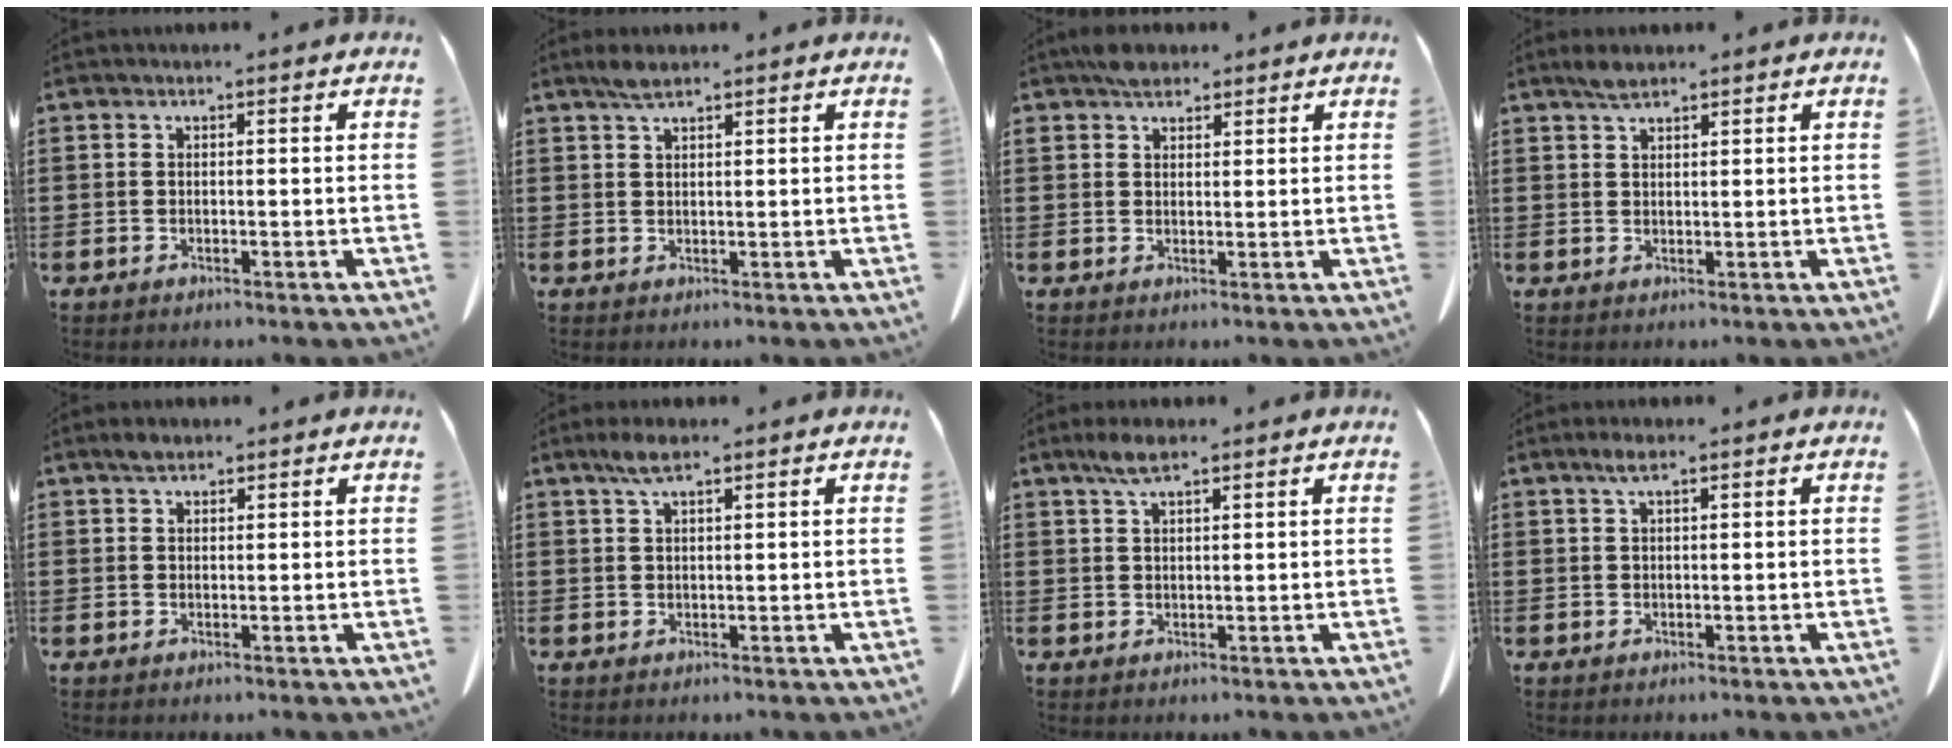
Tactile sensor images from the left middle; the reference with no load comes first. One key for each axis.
{"total": 2.4, "fx": 1.7, "fy": 0.5, "fz": 1.5, "tx": -0.034, "ty": 0.002, "tz": 0.031}
{"total": 3.0, "fx": 2.5, "fy": 1.4, "fz": 0.9, "tx": -0.017, "ty": 0.000, "tz": 0.047}
{"total": 2.3, "fx": 1.8, "fy": 0.6, "fz": 1.3, "tx": -0.029, "ty": 0.002, "tz": 0.033}
{"total": 1.6, "fx": 1.2, "fy": 0.7, "fz": 0.8, "tx": -0.019, "ty": 0.001, "tz": 0.024}
{"total": 3.2, "fx": 1.9, "fy": 0.7, "fz": 2.5, "tx": -0.053, "ty": 0.003, "tz": 0.034}
{"total": 3.6, "fx": 2.2, "fy": 0.8, "fz": 2.7, "tx": -0.058, "ty": 0.002, "tz": 0.040}
{"total": 1.9, "fx": 0.9, "fy": 0.4, "fz": 1.6, "tx": -0.034, "ty": 0.001, "tz": 0.016}